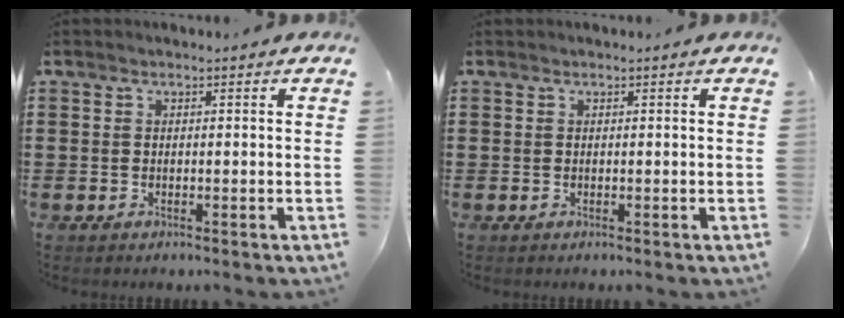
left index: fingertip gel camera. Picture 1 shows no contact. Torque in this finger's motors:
{"motor_torque": [-0.06, -0.18, -0.11, 0.00]}